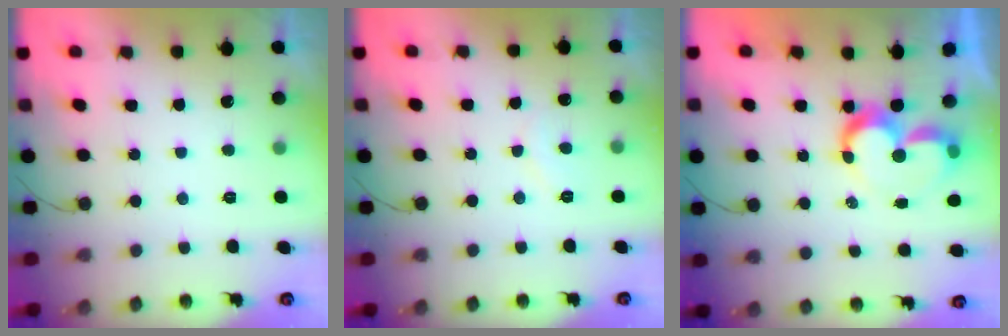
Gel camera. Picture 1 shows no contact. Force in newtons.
{"total": 5.9, "press": 5.9, "slide": 0.5}
{"total": 9.3, "press": 9.2, "slide": 0.8}